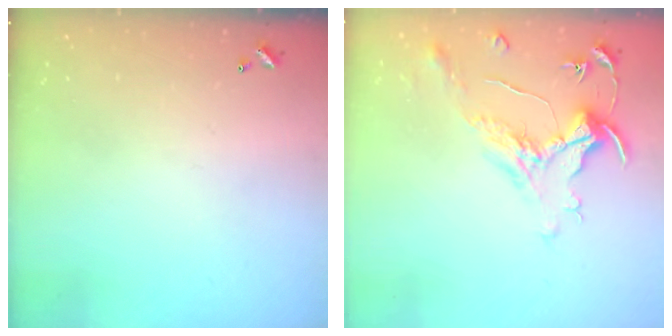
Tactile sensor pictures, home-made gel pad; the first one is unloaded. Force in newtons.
{"total": 1.6, "press": 1.4, "slide": 0.7}